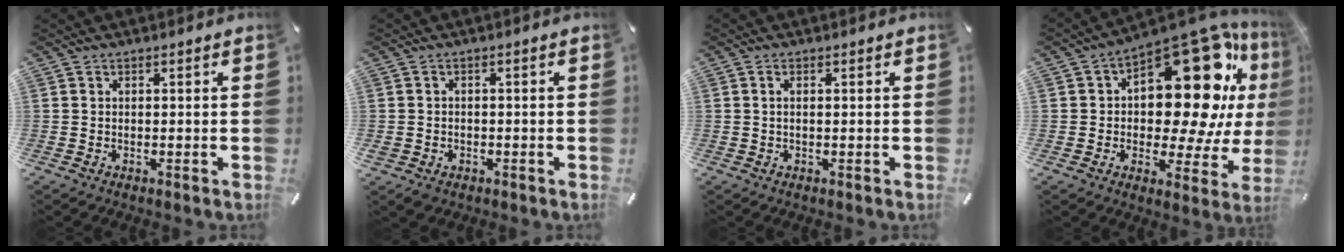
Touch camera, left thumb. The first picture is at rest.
{"total": 2.2, "force": [-1.0, 1.8, 0.8], "torque": [-0.017, 0.003, -0.021]}
{"total": 1.2, "force": [0.2, 0.3, 1.1], "torque": [-0.023, -0.001, 0.003]}
{"total": 23.6, "force": [8.8, 11.7, 18.5], "torque": [-0.260, -0.077, 0.148]}